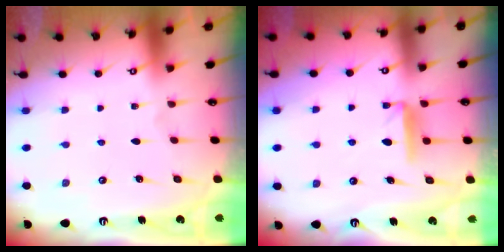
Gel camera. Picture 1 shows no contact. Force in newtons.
{"total": 6.7, "press": 6.7, "slide": 0.2}